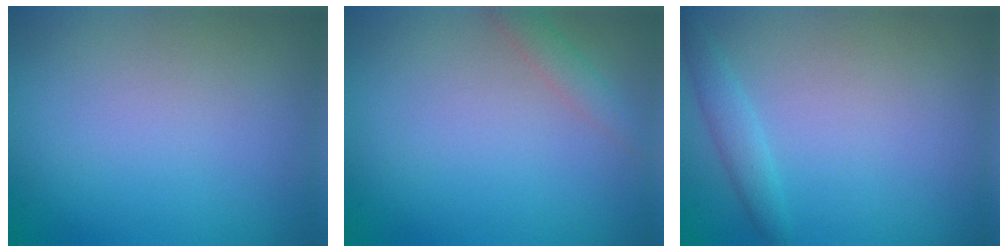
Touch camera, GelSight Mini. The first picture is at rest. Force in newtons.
{"total": 1.5, "press": 1.5, "slide": 0.1}
{"total": 1.6, "press": 1.6, "slide": 0.1}